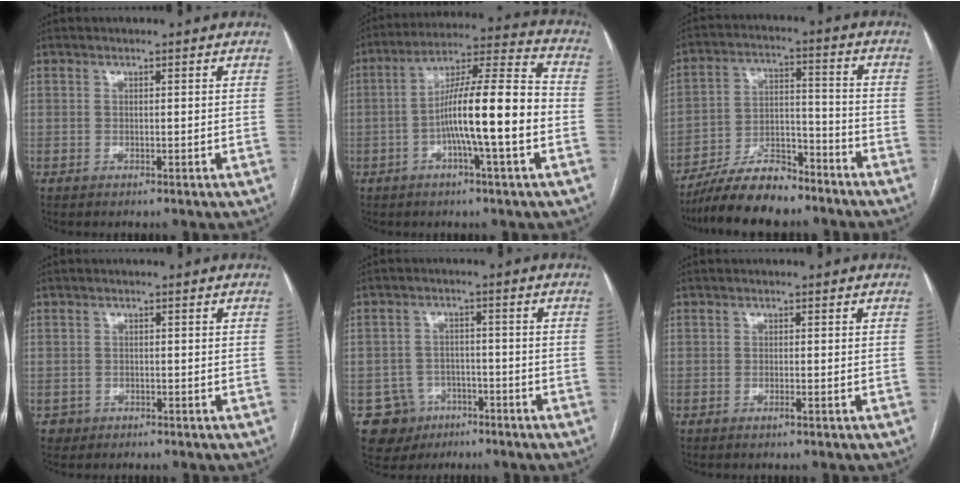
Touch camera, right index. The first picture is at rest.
{"total": 14.8, "force": [-3.1, 0.6, 14.5], "torque": [-0.244, 0.017, -0.055]}
{"total": 12.0, "force": [-10.2, 3.2, 5.4], "torque": [-0.093, 0.009, -0.183]}
{"total": 1.7, "force": [-0.9, 1.5, -0.2], "torque": [0.001, 0.008, -0.016]}
{"total": 6.7, "force": [-3.3, 5.9, 0.5], "torque": [-0.007, 0.009, -0.044]}
{"total": 0.7, "force": [-0.4, -0.1, 0.6], "torque": [-0.014, -0.001, -0.006]}